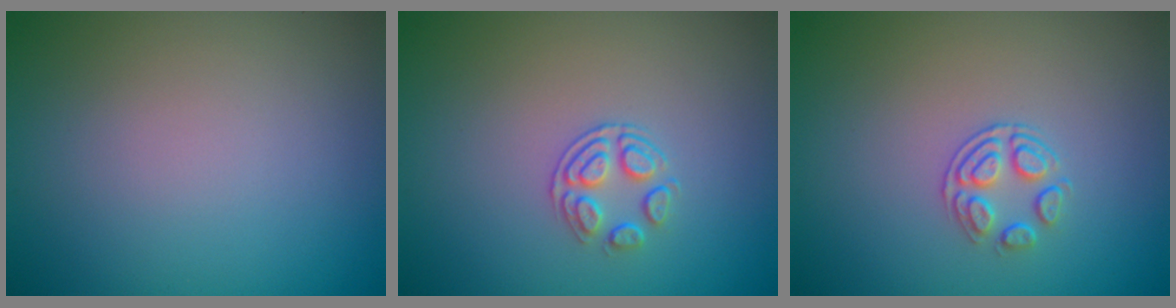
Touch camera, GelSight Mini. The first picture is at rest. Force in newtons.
{"total": 2.1, "press": 1.4, "slide": 1.5}
{"total": 2.1, "press": 1.4, "slide": 1.5}